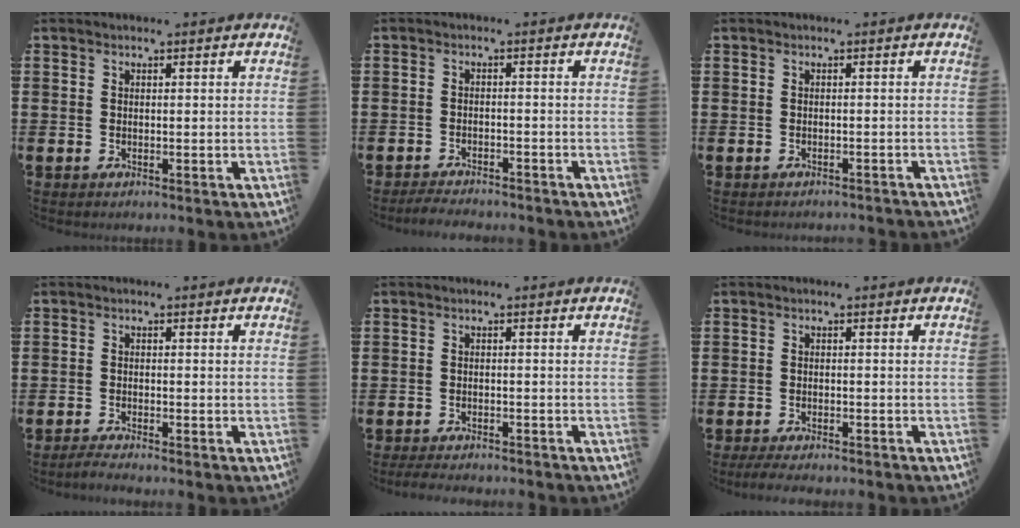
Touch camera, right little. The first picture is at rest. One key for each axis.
{"total": 2.0, "fx": -2.0, "fy": 0.1, "fz": 0.2, "tx": -0.006, "ty": 0.004, "tz": -0.042}
{"total": 0.6, "fx": -0.6, "fy": -0.1, "fz": 0.0, "tx": 0.000, "ty": -0.001, "tz": -0.013}
{"total": 1.2, "fx": -1.1, "fy": -0.1, "fz": 0.6, "tx": -0.010, "ty": 0.000, "tz": -0.021}
{"total": 1.6, "fx": -1.6, "fy": 0.1, "fz": 0.5, "tx": -0.009, "ty": 0.005, "tz": -0.032}
{"total": 1.7, "fx": -1.4, "fy": 0.2, "fz": 0.9, "tx": -0.014, "ty": 0.003, "tz": -0.028}